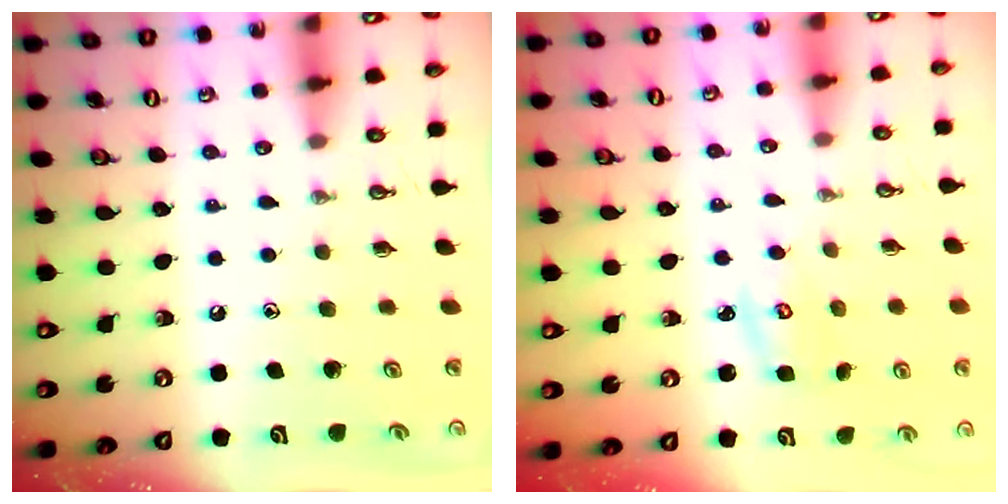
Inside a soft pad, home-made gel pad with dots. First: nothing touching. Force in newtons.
{"total": 3.3, "press": 3.2, "slide": 0.4}